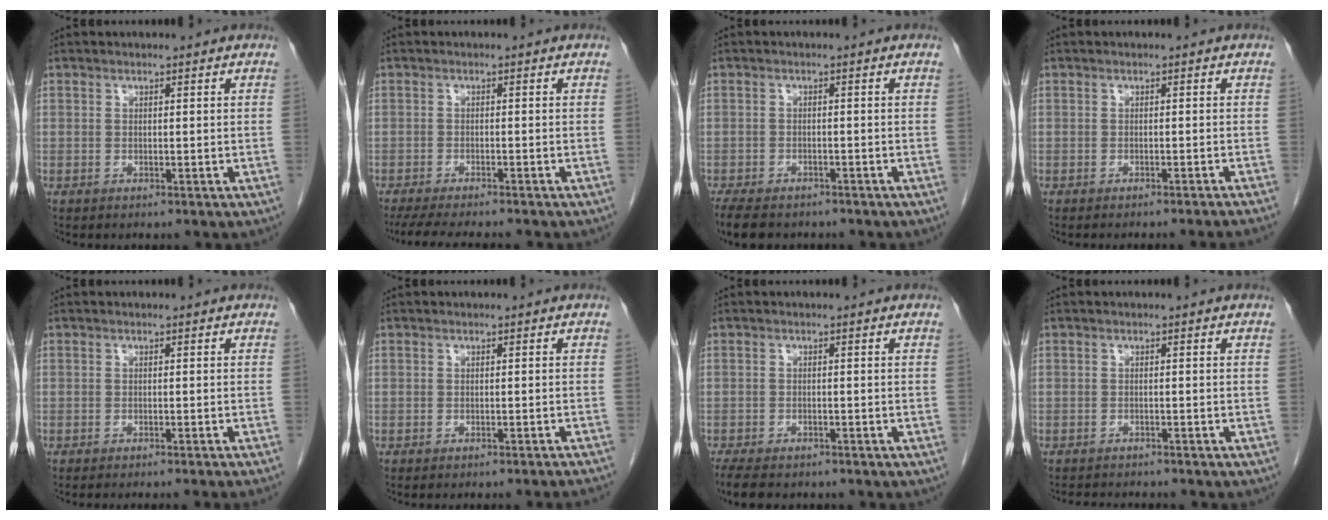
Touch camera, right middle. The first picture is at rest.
{"total": 9.4, "force": [-8.2, 0.6, 4.6], "torque": [-0.060, -0.017, -0.124]}
{"total": 8.2, "force": [-6.6, 3.2, 3.6], "torque": [-0.067, -0.010, -0.095]}
{"total": 5.9, "force": [-5.4, -1.3, 2.1], "torque": [-0.009, -0.012, -0.065]}
{"total": 5.6, "force": [-5.0, -0.8, 2.5], "torque": [-0.012, -0.007, -0.066]}
{"total": 5.8, "force": [-5.4, -1.0, 1.8], "torque": [-0.009, -0.016, -0.062]}
{"total": 6.9, "force": [-5.7, 2.2, 3.2], "torque": [-0.054, -0.012, -0.085]}
{"total": 4.4, "force": [-4.2, 0.6, 1.2], "torque": [-0.016, -0.010, -0.060]}